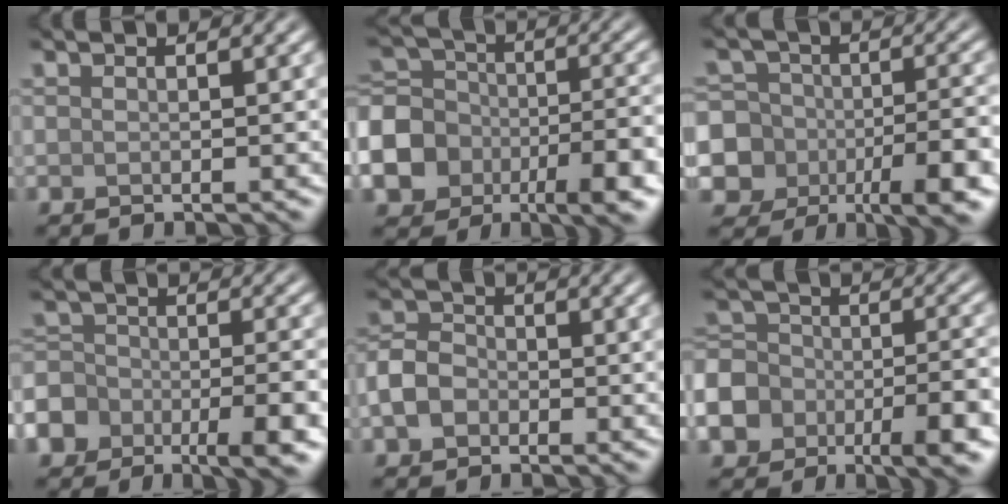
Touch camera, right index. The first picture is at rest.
{"total": 13.9, "force": [-6.7, 10.4, 6.3], "torque": [-0.117, -0.035, -0.128]}
{"total": 12.7, "force": [-5.7, 10.0, 5.3], "torque": [-0.076, -0.020, -0.114]}
{"total": 9.8, "force": [-5.9, 5.8, 5.3], "torque": [-0.068, -0.004, -0.094]}
{"total": 3.3, "force": [-1.2, 2.5, 1.8], "torque": [-0.034, 0.004, -0.033]}
{"total": 12.2, "force": [-6.7, 8.2, 6.0], "torque": [-0.095, -0.018, -0.125]}